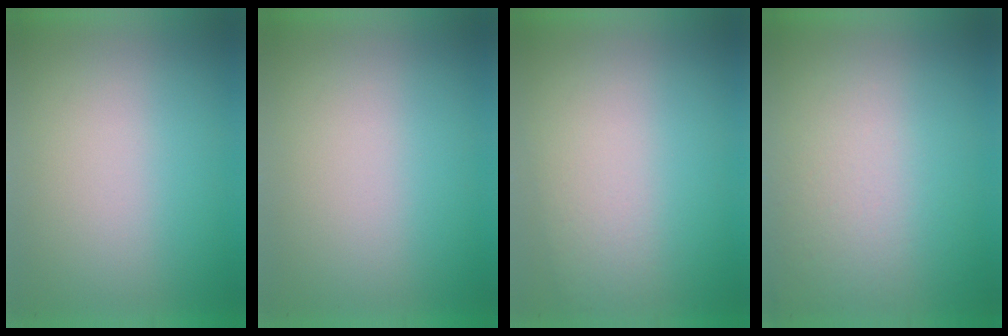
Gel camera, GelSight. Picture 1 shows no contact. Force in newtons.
{"total": 0.0}
{"total": 1.1}
{"total": 2.7}